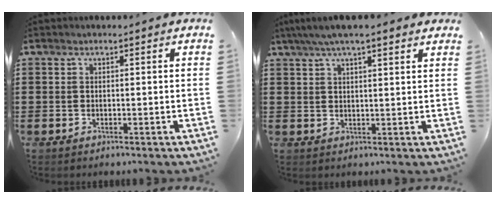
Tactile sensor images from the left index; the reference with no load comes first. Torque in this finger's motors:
{"motor_torque": [2.14, 0.00, 0.00, -0.11]}